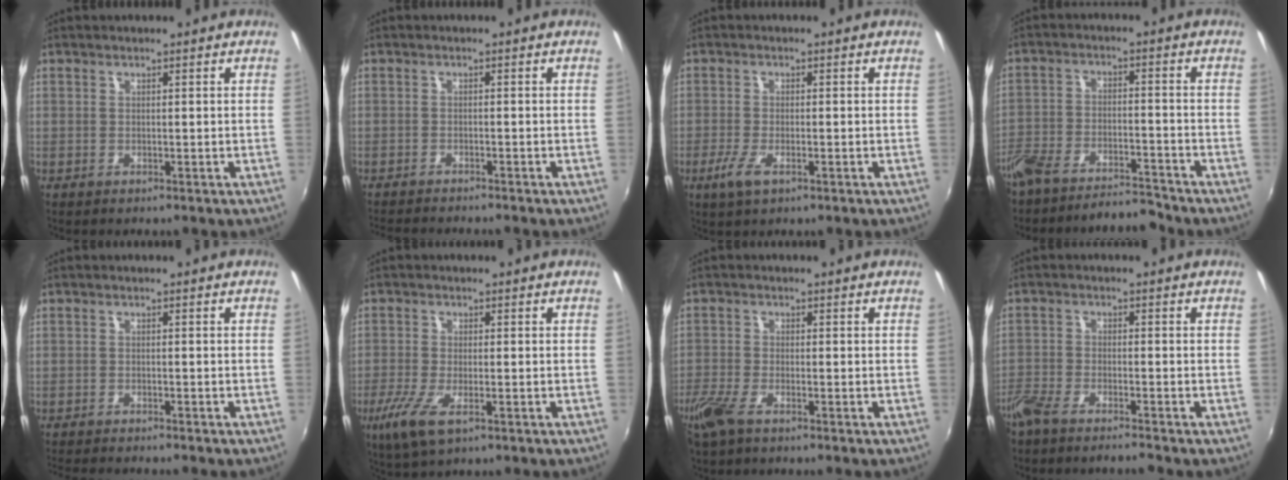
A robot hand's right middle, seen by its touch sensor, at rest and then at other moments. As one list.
[{"total": 6.1, "force": [-5.7, 0.2, 2.3], "torque": [-0.053, -0.016, -0.092]}, {"total": 4.5, "force": [-2.4, 1.5, 3.5], "torque": [-0.081, -0.010, -0.046]}, {"total": 10.2, "force": [-9.3, 2.5, 3.3], "torque": [-0.088, 0.004, -0.155]}, {"total": 5.8, "force": [-5.4, 0.0, 2.3], "torque": [-0.053, -0.016, -0.087]}, {"total": 8.0, "force": [-4.1, 2.7, 6.3], "torque": [-0.145, -0.027, -0.075]}, {"total": 5.6, "force": [-4.0, 1.7, 3.6], "torque": [-0.094, -0.013, -0.081]}, {"total": 5.4, "force": [-4.8, 0.6, 2.4], "torque": [-0.067, -0.013, -0.096]}]